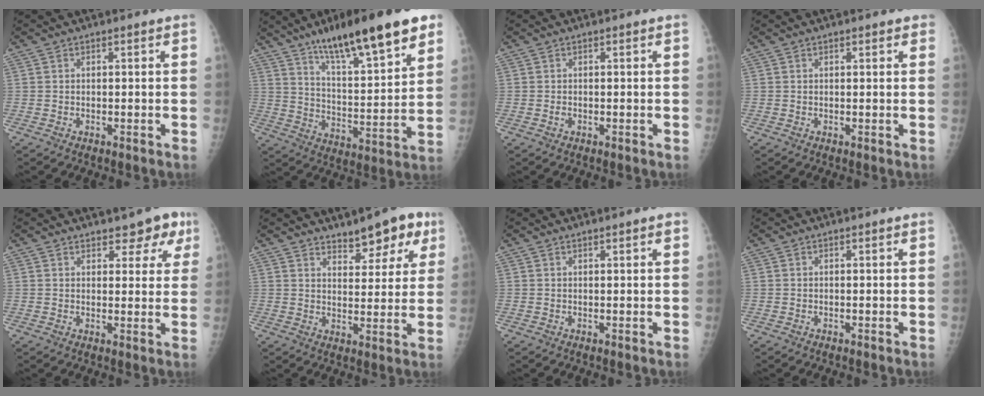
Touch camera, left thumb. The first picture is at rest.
{"total": 22.0, "force": [14.1, 4.7, 16.2], "torque": [-0.229, -0.052, 0.226]}
{"total": 0.5, "force": [-0.1, 0.3, 0.4], "torque": [-0.007, -0.001, -0.001]}
{"total": 1.6, "force": [1.1, 0.6, 0.9], "torque": [-0.006, -0.001, 0.011]}
{"total": 5.9, "force": [4.0, 3.1, 3.1], "torque": [0.001, -0.016, 0.048]}
{"total": 8.7, "force": [5.8, 3.9, 5.1], "torque": [-0.033, -0.031, 0.083]}
{"total": 1.2, "force": [0.8, 0.1, 0.9], "torque": [-0.012, -0.001, 0.011]}
{"total": 0.0}